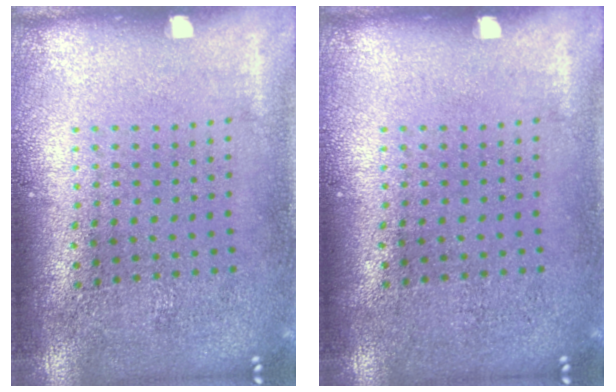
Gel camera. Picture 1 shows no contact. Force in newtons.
{"total": 0.0}